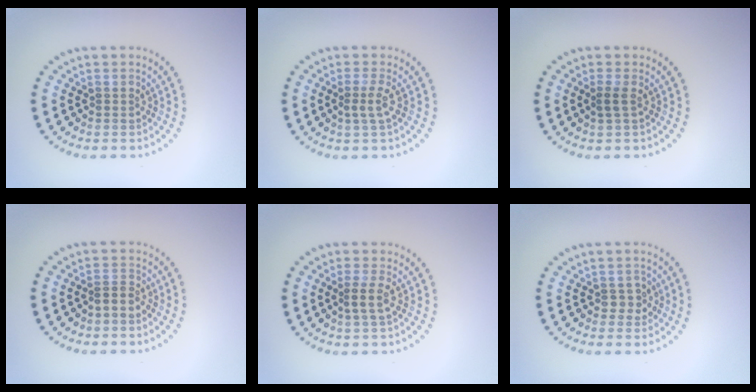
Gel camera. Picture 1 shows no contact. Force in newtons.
{"total": 1.8, "press": 1.2, "slide": 1.3}
{"total": 1.2, "press": 0.8, "slide": 0.8}
{"total": 1.4, "press": 1.2, "slide": 0.8}
{"total": 1.6, "press": 1.2, "slide": 1.1}
{"total": 1.3, "press": 1.2, "slide": 0.5}